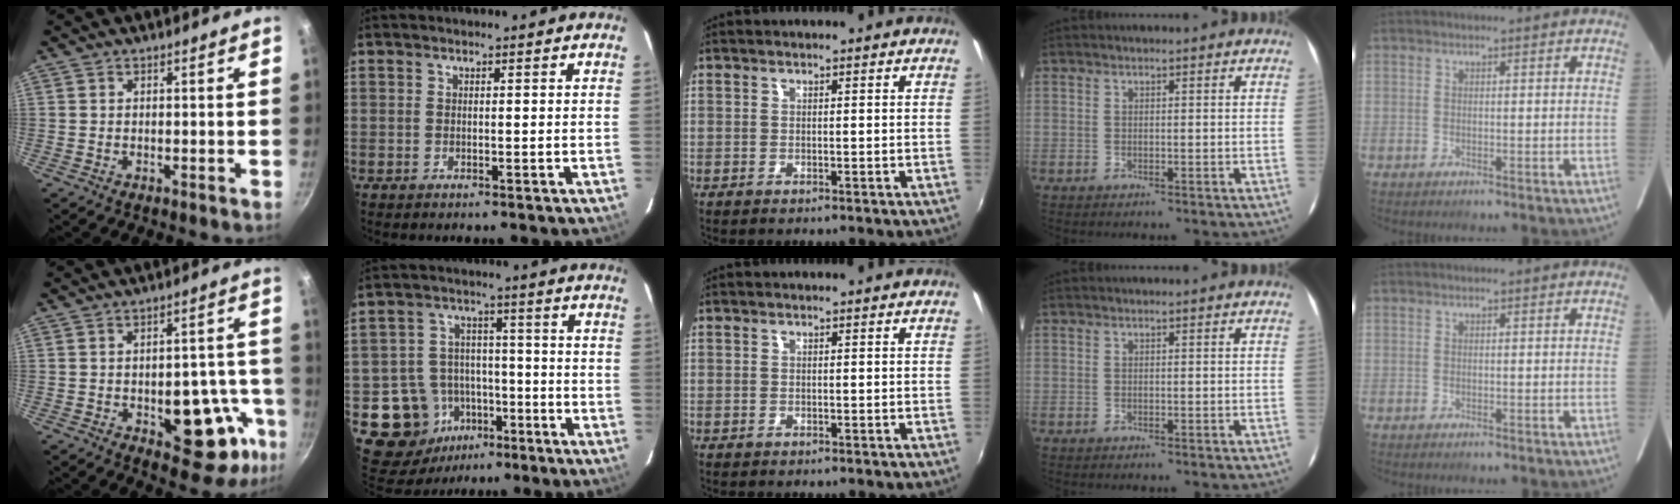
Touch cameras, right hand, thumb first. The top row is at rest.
{"thumb": {"total": 15.6, "force": [-5.3, 8.2, 12.1], "torque": [-0.082, 0.025, -0.065]}, "index": {"total": 12.4, "force": [-5.4, 10.6, 3.3], "torque": [-0.091, 0.029, -0.066]}}